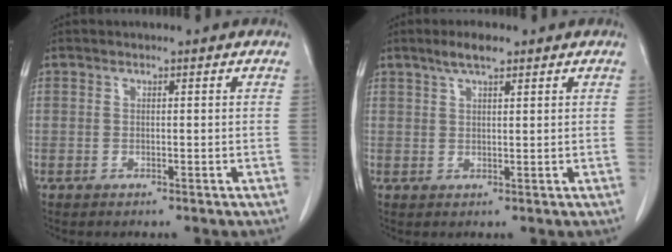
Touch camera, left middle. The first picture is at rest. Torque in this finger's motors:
{"motor_torque": [0.45, -0.38, -0.02, 0.04]}